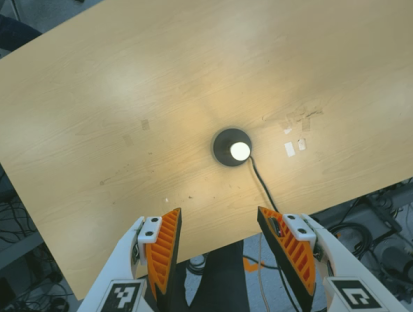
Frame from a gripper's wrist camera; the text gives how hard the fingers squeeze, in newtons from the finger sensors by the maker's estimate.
{"total": 0.0}